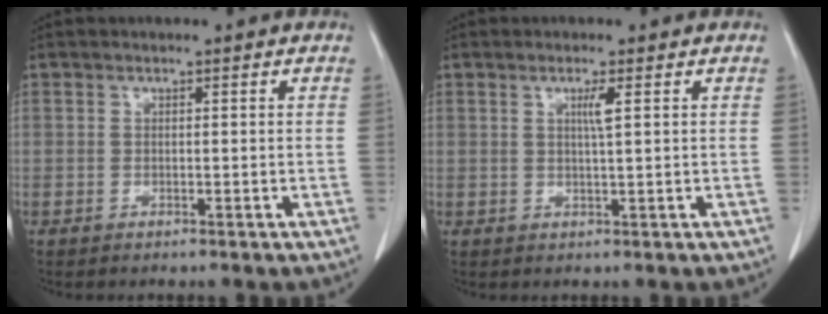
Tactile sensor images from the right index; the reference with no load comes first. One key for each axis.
{"total": 2.1, "fx": 0.7, "fy": -0.2, "fz": 1.9, "tx": -0.037, "ty": -0.003, "tz": 0.013}